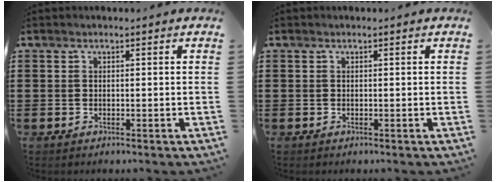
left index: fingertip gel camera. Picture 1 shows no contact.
{"total": 0.0}